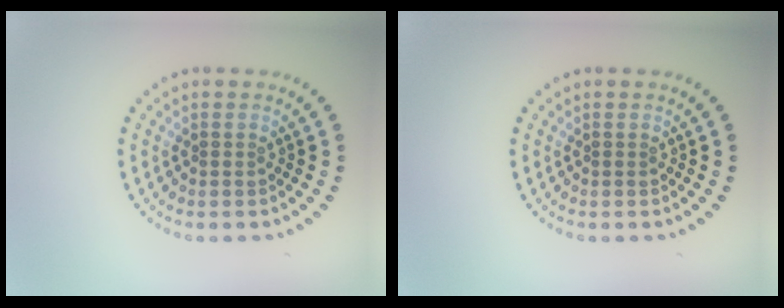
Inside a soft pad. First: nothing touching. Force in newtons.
{"total": 0.0}